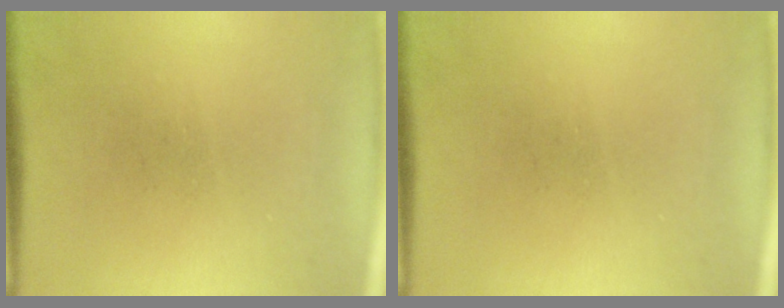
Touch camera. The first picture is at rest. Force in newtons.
{"total": 0.0}